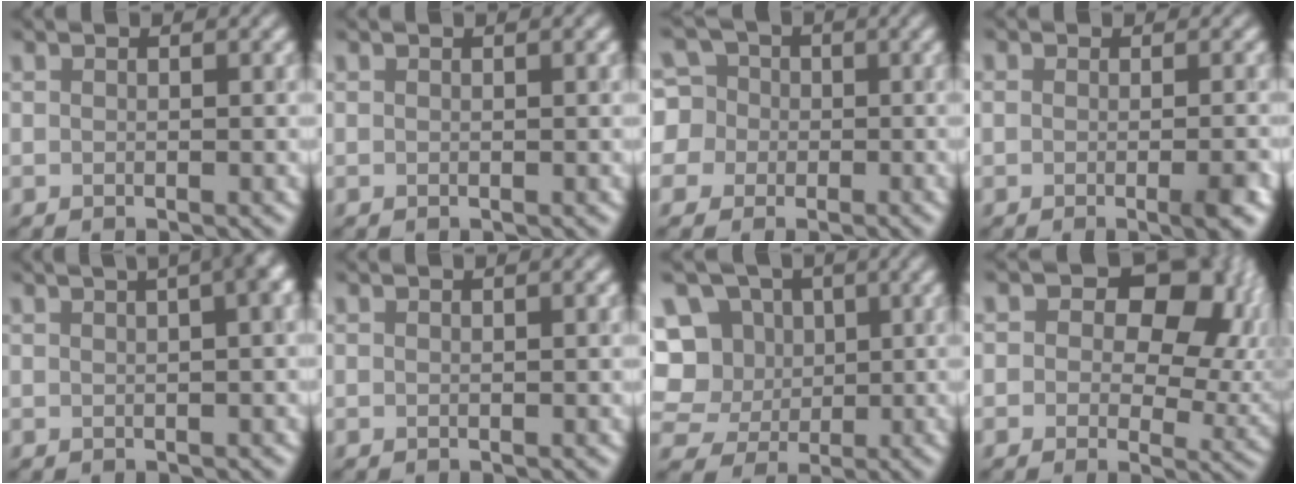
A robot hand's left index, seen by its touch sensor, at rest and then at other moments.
{"total": 0.6, "force": [0.2, 0.1, 0.5], "torque": [-0.005, 0.005, 0.001]}
{"total": 6.7, "force": [0.0, 6.5, 1.5], "torque": [-0.039, 0.031, -0.043]}
{"total": 2.6, "force": [-0.9, 0.6, 2.3], "torque": [-0.034, -0.007, -0.014]}
{"total": 11.7, "force": [4.6, 5.8, 9.1], "torque": [-0.036, 0.070, 0.019]}
{"total": 0.9, "force": [0.3, 0.2, 0.8], "torque": [-0.009, 0.006, 0.000]}
{"total": 10.0, "force": [2.7, 8.8, 3.8], "torque": [-0.084, 0.034, 0.028]}
{"total": 11.6, "force": [3.4, 7.4, 8.3], "torque": [-0.080, 0.004, 0.045]}